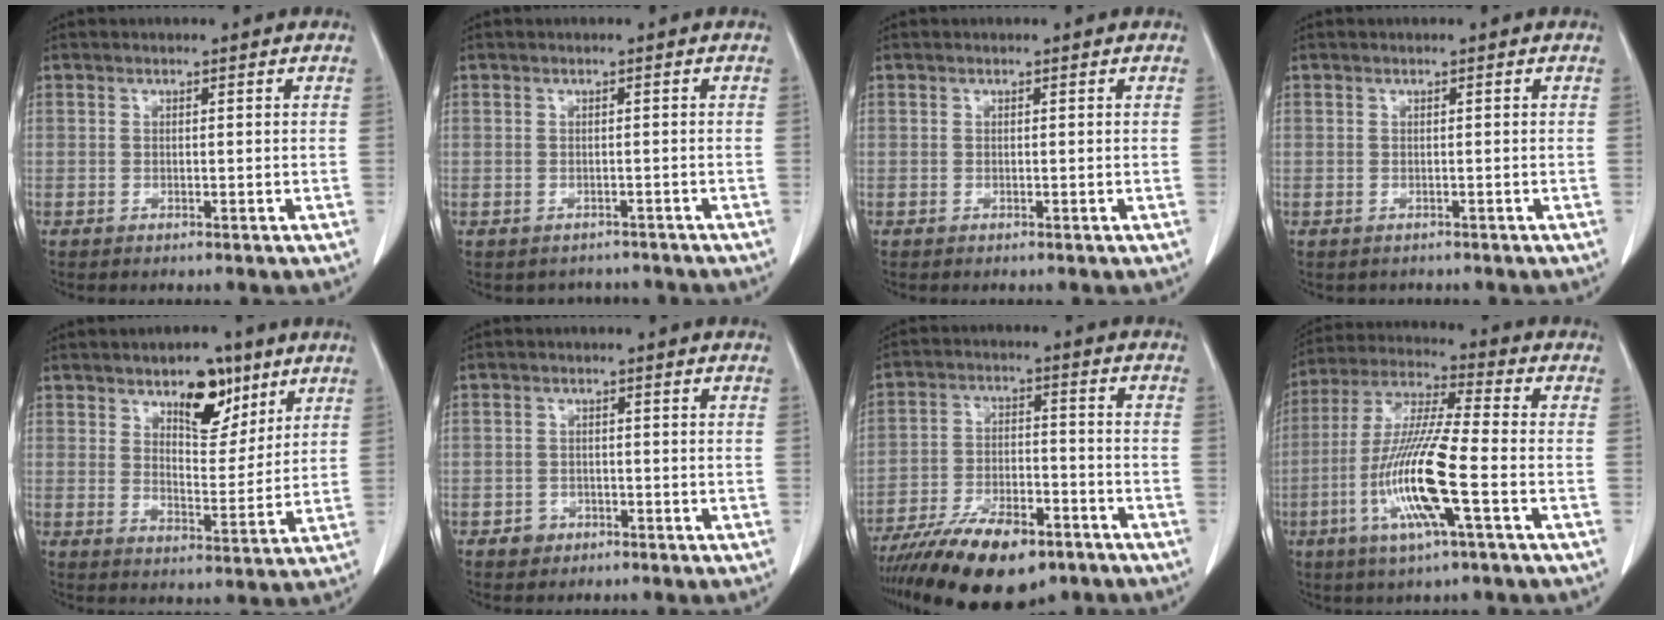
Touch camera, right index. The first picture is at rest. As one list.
[{"total": 3.0, "force": [-2.4, 1.7, -0.3], "torque": [0.001, 0.010, -0.033]}, {"total": 0.0}, {"total": 0.9, "force": [-0.6, 0.7, 0.0], "torque": [-0.003, 0.003, -0.007]}, {"total": 8.5, "force": [5.2, 4.1, 5.3], "torque": [-0.075, 0.000, 0.083]}, {"total": 2.3, "force": [-1.2, 2.0, 0.3], "torque": [-0.001, 0.010, -0.017]}, {"total": 16.2, "force": [-11.6, 5.7, 9.8], "torque": [-0.179, -0.012, -0.195]}, {"total": 14.6, "force": [-4.4, 0.6, 13.9], "torque": [-0.287, -0.010, -0.088]}]